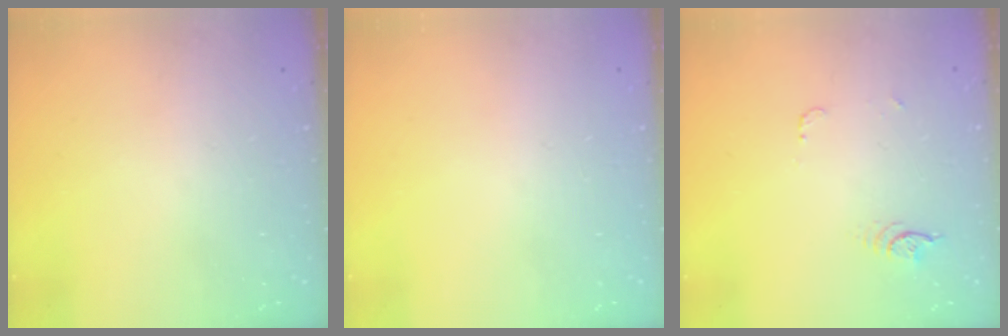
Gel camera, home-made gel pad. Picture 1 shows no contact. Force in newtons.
{"total": 0.0}
{"total": 4.4, "press": 4.1, "slide": 1.6}